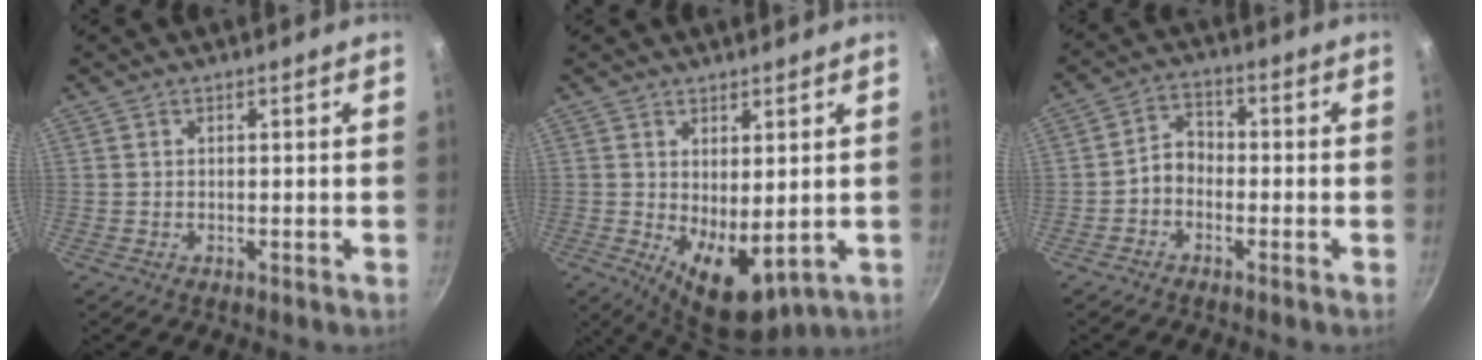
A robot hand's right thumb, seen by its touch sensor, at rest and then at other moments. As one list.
[{"total": 9.0, "force": [0.3, 4.5, 7.8], "torque": [-0.094, -0.025, 0.022]}, {"total": 4.2, "force": [-1.8, 3.0, 2.3], "torque": [-0.029, 0.029, -0.042]}]